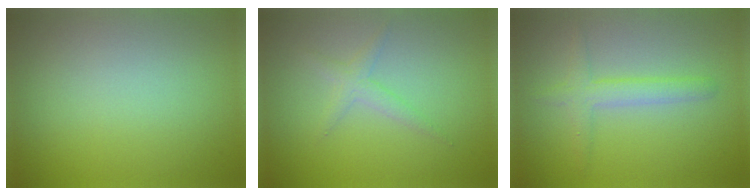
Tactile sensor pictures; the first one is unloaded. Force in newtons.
{"total": 1.6, "press": 1.6, "slide": 0.1}
{"total": 2.4, "press": 2.4, "slide": 0.1}